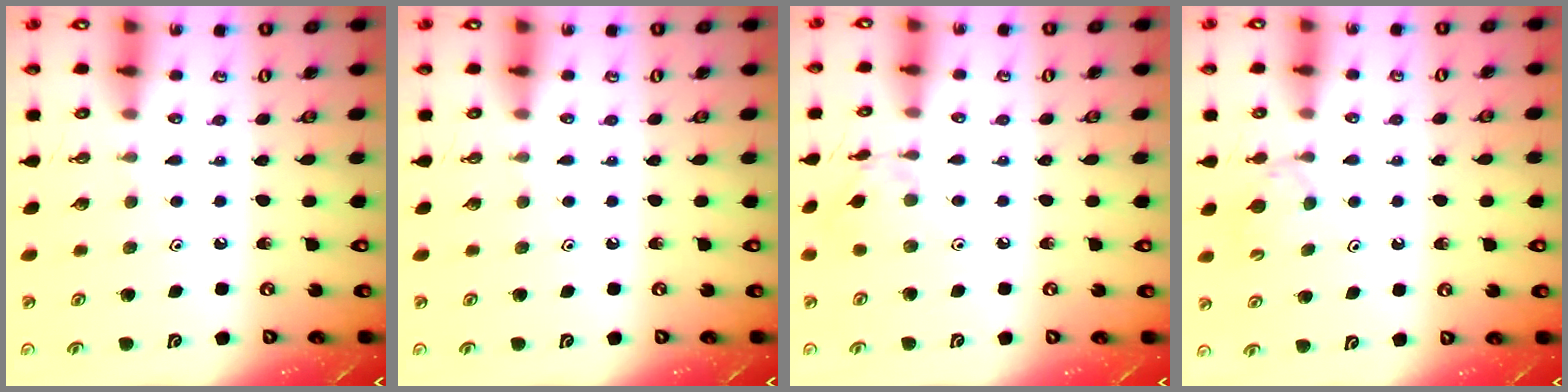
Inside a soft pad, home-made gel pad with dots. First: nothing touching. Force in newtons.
{"total": 0.0}
{"total": 2.7, "press": 2.7, "slide": 0.2}
{"total": 3.8, "press": 3.7, "slide": 0.7}